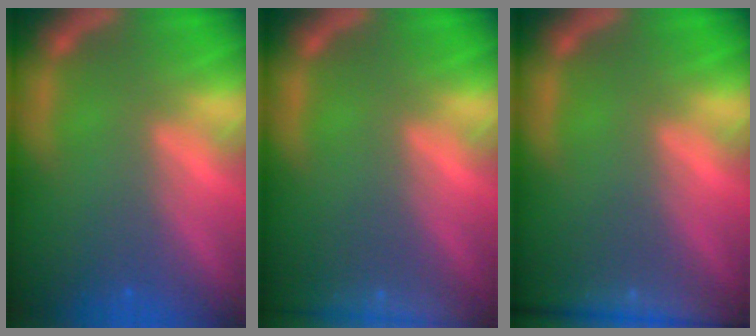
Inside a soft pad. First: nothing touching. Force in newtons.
{"total": 9.5}
{"total": 7.4}